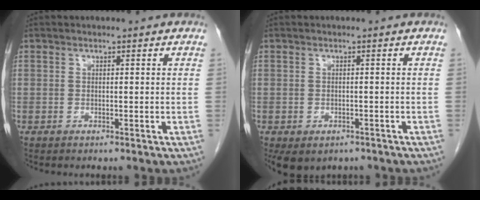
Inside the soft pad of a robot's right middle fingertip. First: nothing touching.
{"total": 5.6, "force": [-3.8, 3.5, 2.2], "torque": [-0.034, -0.002, -0.048]}